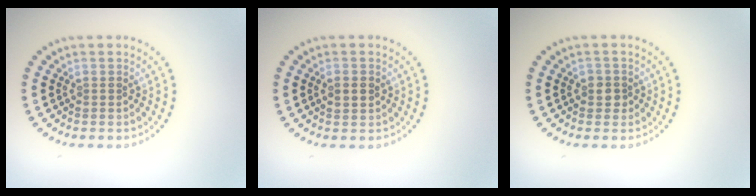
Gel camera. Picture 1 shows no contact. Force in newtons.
{"total": 1.8, "press": 1.8, "slide": 0.1}
{"total": 1.3, "press": 1.2, "slide": 0.5}